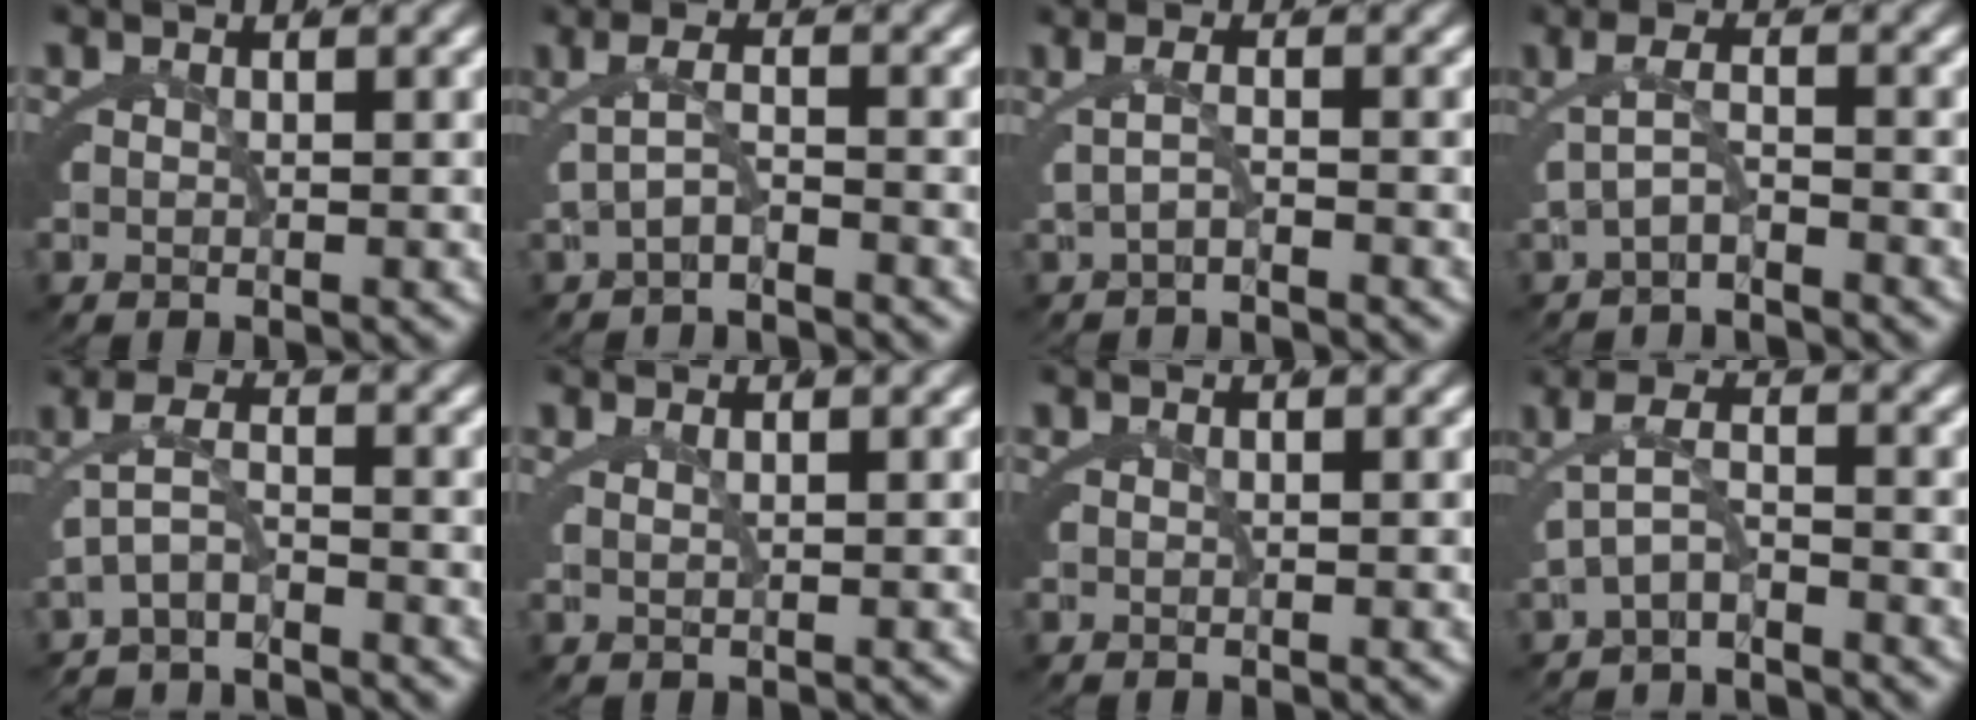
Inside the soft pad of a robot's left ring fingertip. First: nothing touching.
{"total": 2.1, "force": [-1.6, -0.2, 1.3], "torque": [-0.027, -0.007, -0.023]}
{"total": 1.7, "force": [-1.3, -0.8, 0.9], "torque": [-0.028, -0.008, -0.015]}
{"total": 2.4, "force": [-1.9, 0.0, 1.4], "torque": [-0.027, -0.010, -0.028]}
{"total": 3.4, "force": [-2.7, 1.0, 1.7], "torque": [-0.044, -0.024, -0.034]}
{"total": 1.4, "force": [0.6, -1.2, 0.2], "torque": [-0.002, 0.004, 0.013]}
{"total": 0.0}
{"total": 3.0, "force": [-2.3, 0.7, 1.8], "torque": [-0.035, -0.014, -0.032]}